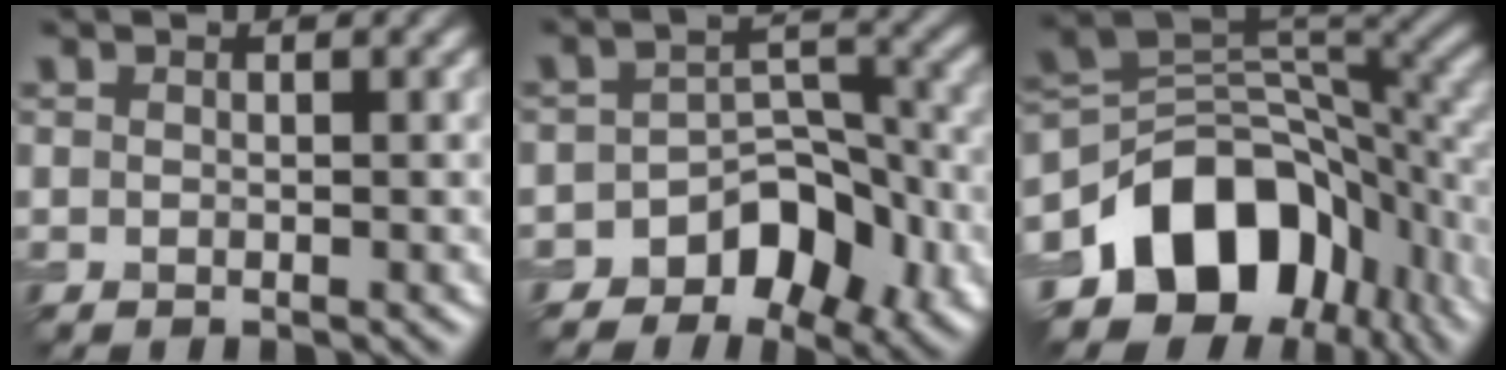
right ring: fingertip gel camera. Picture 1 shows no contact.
{"total": 6.4, "force": [-3.6, 3.9, 3.7], "torque": [-0.037, 0.003, -0.064]}
{"total": 13.0, "force": [-5.3, 8.7, 8.0], "torque": [-0.130, -0.001, -0.094]}